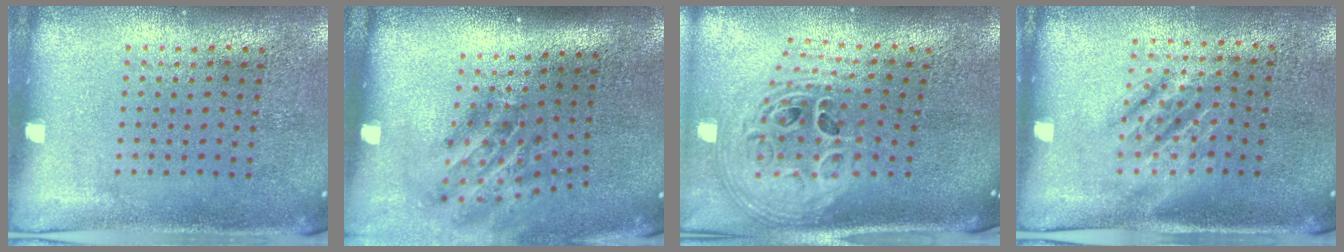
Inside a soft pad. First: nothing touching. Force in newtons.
{"total": 1.9, "press": 1.1, "slide": 1.5}
{"total": 2.9, "press": 2.1, "slide": 2.1}
{"total": 1.4, "press": 1.2, "slide": 0.7}